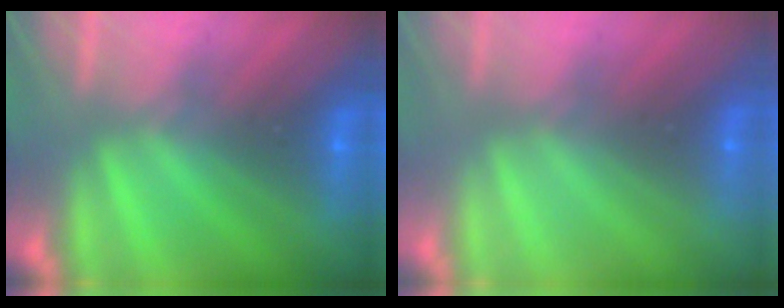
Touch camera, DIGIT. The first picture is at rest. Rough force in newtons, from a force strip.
{"total": 2.9}